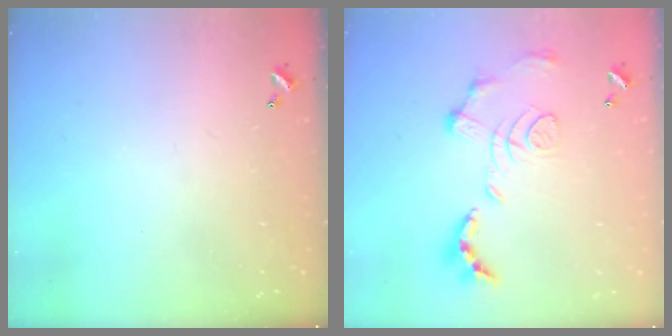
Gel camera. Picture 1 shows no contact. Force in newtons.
{"total": 1.6, "press": 0.9, "slide": 1.3}